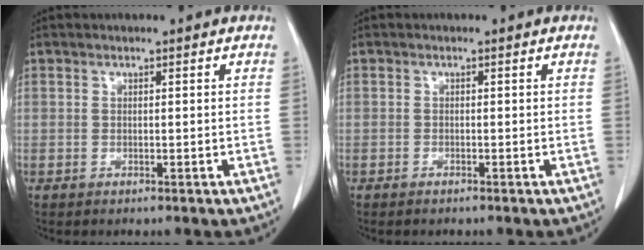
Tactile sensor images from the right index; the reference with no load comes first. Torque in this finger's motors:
{"motor_torque": [0.01, -0.02, -0.02, 0.00]}